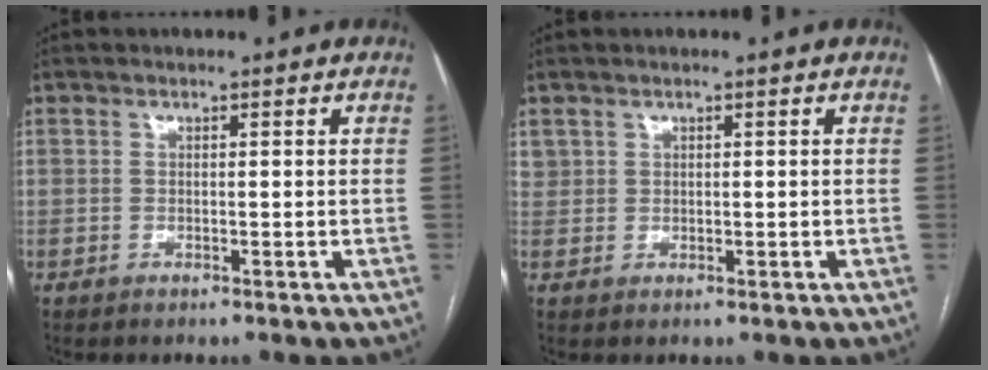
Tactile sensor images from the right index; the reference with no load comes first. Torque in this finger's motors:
{"motor_torque": [-0.14, 0.08, -0.06, -0.01]}